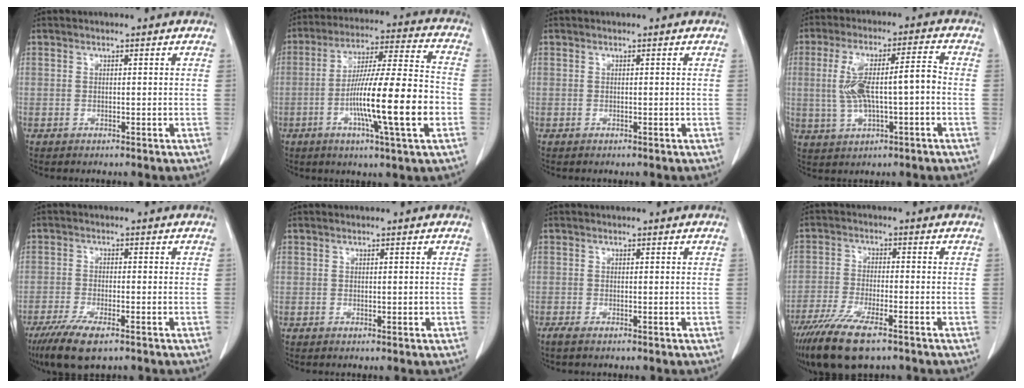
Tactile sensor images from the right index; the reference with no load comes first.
{"total": 16.9, "force": [-4.5, 0.3, 16.3], "torque": [-0.279, -0.004, -0.076]}
{"total": 0.0}
{"total": 10.1, "force": [-0.5, 2.6, 9.8], "torque": [-0.193, 0.028, 0.001]}
{"total": 7.7, "force": [-5.0, 1.7, 5.6], "torque": [-0.101, -0.019, -0.082]}
{"total": 0.5, "force": [0.1, 0.3, 0.4], "torque": [-0.005, 0.000, 0.006]}
{"total": 1.1, "force": [-0.7, 0.1, 0.8], "torque": [-0.019, -0.004, -0.016]}
{"total": 10.6, "force": [-7.2, 2.2, 7.3], "torque": [-0.134, -0.025, -0.122]}